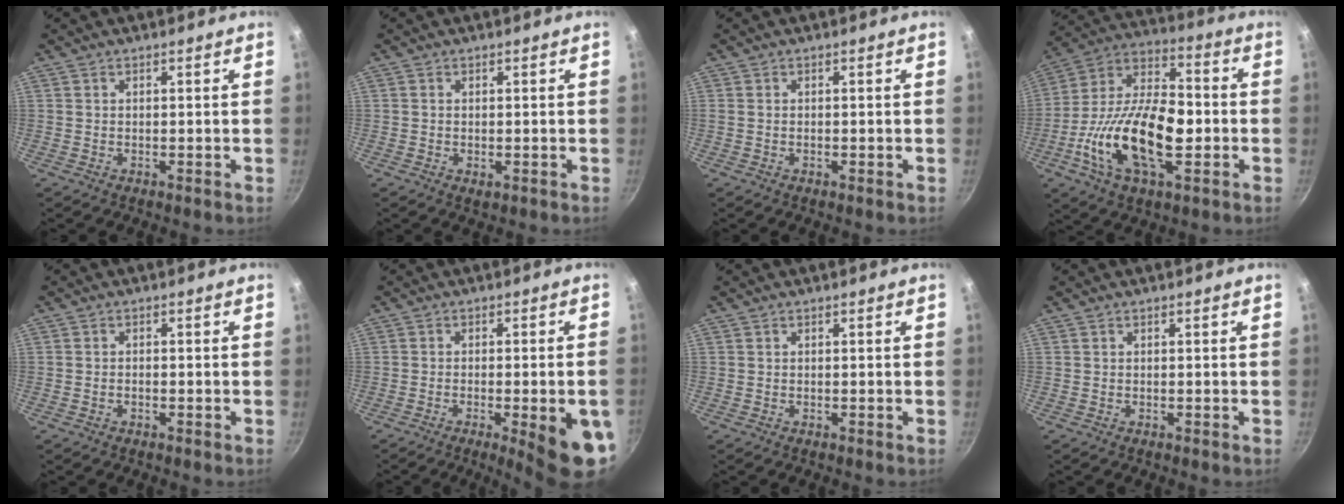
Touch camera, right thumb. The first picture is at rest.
{"total": 1.1, "force": [-0.2, 0.7, 0.9], "torque": [-0.014, -0.003, -0.002]}
{"total": 0.8, "force": [-0.2, 0.4, 0.7], "torque": [-0.013, 0.002, -0.004]}
{"total": 22.1, "force": [-4.5, 11.3, 18.5], "torque": [-0.323, 0.038, -0.092]}
{"total": 0.9, "force": [-0.5, 0.6, 0.6], "torque": [-0.014, 0.006, -0.012]}
{"total": 13.0, "force": [-4.3, 3.0, 11.9], "torque": [-0.126, 0.010, -0.051]}
{"total": 0.0}
{"total": 0.0}